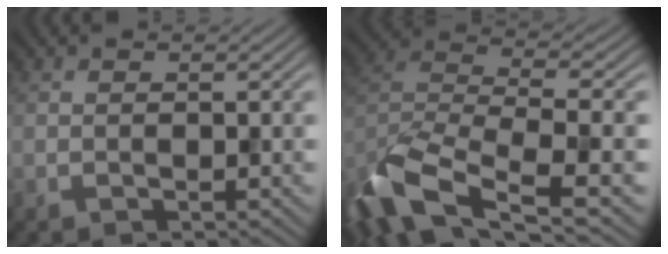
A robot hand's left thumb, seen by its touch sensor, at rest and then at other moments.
{"total": 14.3, "force": [-8.5, 4.8, 10.5], "torque": [-0.247, -0.025, -0.160]}